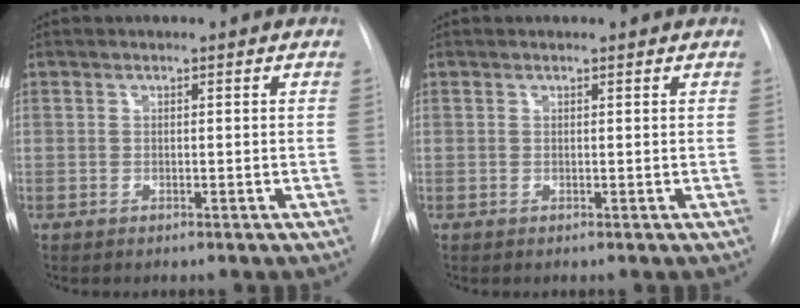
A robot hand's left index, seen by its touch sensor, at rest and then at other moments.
{"total": 1.1, "force": [1.1, 0.2, 0.2], "torque": [-0.011, 0.008, 0.010]}